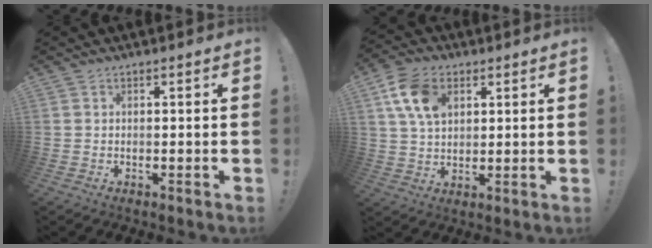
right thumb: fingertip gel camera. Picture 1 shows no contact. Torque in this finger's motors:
{"motor_torque": [0.13, 0.27, 0.60, 0.27, -0.01]}